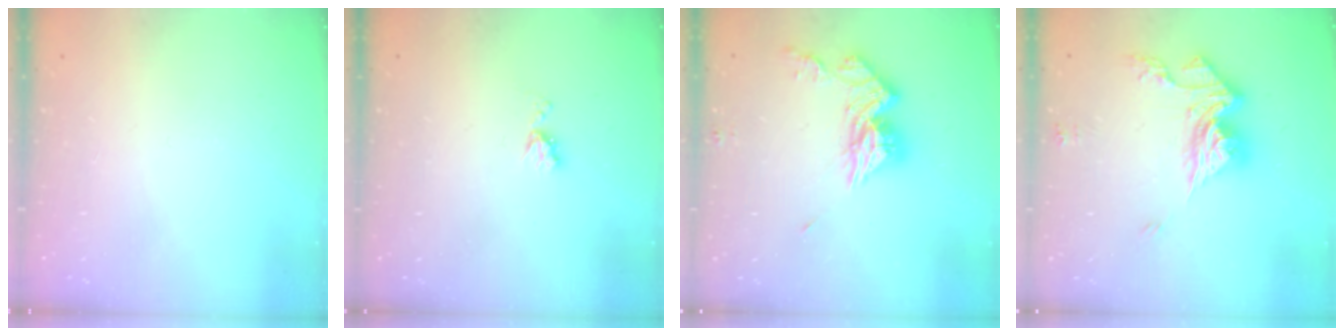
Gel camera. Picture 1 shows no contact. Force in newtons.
{"total": 5.1, "press": 5.1, "slide": 0.5}
{"total": 12.3, "press": 12.2, "slide": 1.0}
{"total": 14.7, "press": 14.6, "slide": 1.5}